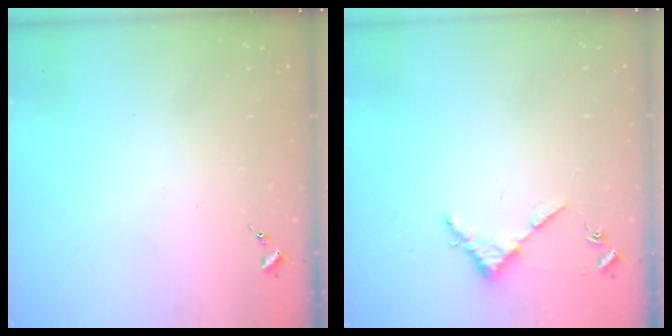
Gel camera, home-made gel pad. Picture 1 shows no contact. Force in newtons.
{"total": 3.4, "press": 3.4, "slide": 0.4}